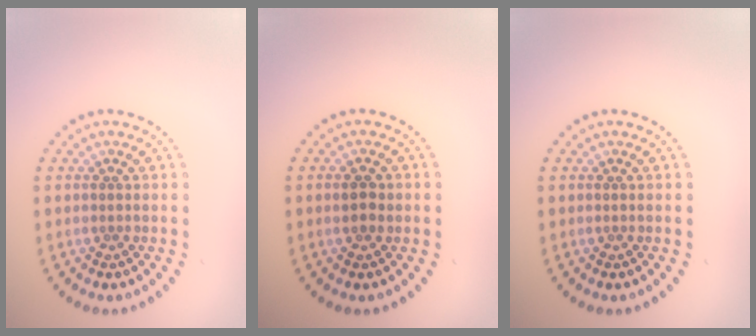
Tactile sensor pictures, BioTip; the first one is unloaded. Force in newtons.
{"total": 1.6, "press": 1.6, "slide": 0.1}
{"total": 0.0}